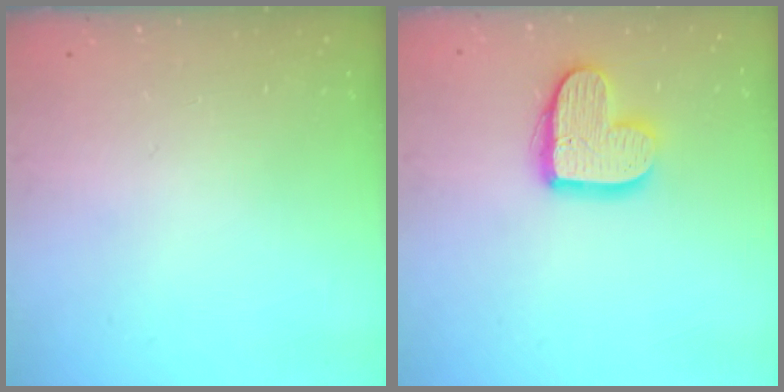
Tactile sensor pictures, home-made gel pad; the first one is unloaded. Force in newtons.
{"total": 13.7, "press": 13.7, "slide": 0.9}